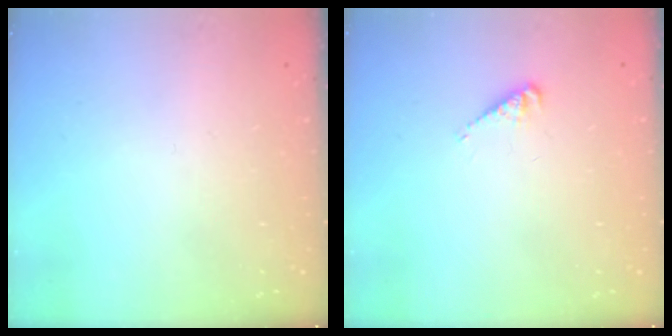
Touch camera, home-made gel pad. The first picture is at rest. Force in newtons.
{"total": 1.7, "press": 1.7, "slide": 0.4}